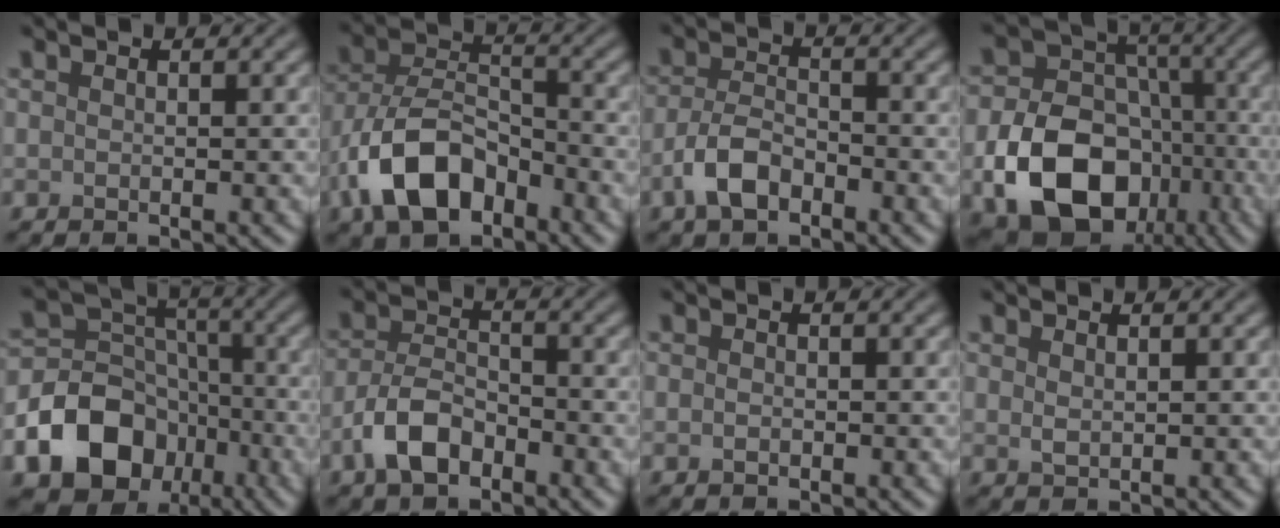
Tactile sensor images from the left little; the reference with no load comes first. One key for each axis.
{"total": 8.3, "fx": -4.3, "fy": 4.5, "fz": 5.4, "tx": -0.105, "ty": 0.005, "tz": -0.089}
{"total": 3.7, "fx": -2.1, "fy": 1.9, "fz": 2.4, "tx": -0.047, "ty": 0.004, "tz": -0.048}
{"total": 12.3, "fx": -4.7, "fy": 8.9, "fz": 7.1, "tx": -0.130, "ty": -0.018, "tz": -0.084}
{"total": 15.7, "fx": -7.7, "fy": 12.4, "fz": 5.7, "tx": -0.114, "ty": -0.045, "tz": -0.144}
{"total": 4.4, "fx": -2.5, "fy": 2.3, "fz": 2.7, "tx": -0.049, "ty": 0.004, "tz": -0.055}
{"total": 0.5, "fx": -0.2, "fy": 0.3, "fz": 0.4, "tx": -0.008, "ty": -0.002, "tz": -0.003}
{"total": 0.9, "fx": 0.6, "fy": 0.4, "fz": 0.5, "tx": -0.015, "ty": -0.002, "tz": 0.016}